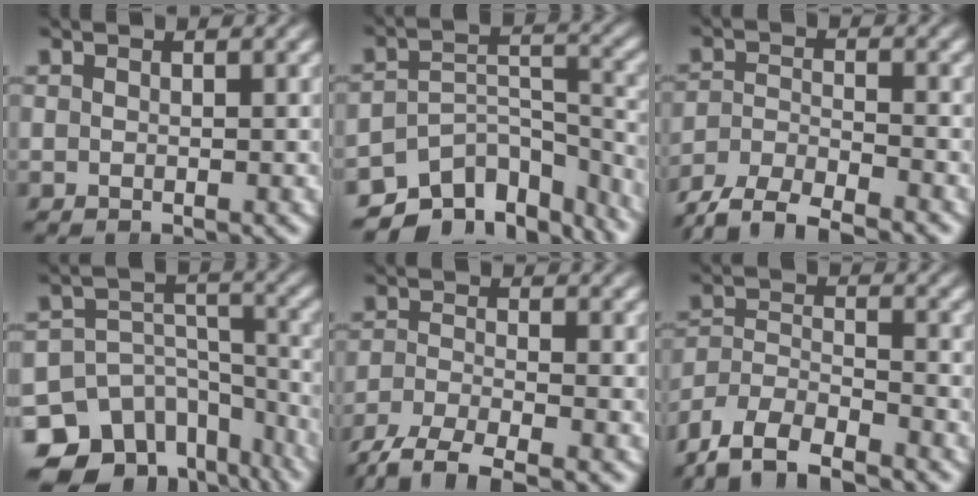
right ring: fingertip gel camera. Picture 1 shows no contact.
{"total": 12.1, "force": [-8.2, 6.8, 5.7], "torque": [-0.097, -0.042, -0.116]}
{"total": 6.8, "force": [-4.9, 3.8, 2.7], "torque": [-0.057, -0.021, -0.080]}
{"total": 12.9, "force": [-7.2, 9.1, 5.7], "torque": [-0.097, -0.037, -0.109]}
{"total": 5.9, "force": [-4.4, 2.5, 3.2], "torque": [-0.059, -0.024, -0.060]}
{"total": 8.1, "force": [-5.4, 5.3, 3.1], "torque": [-0.083, -0.036, -0.085]}